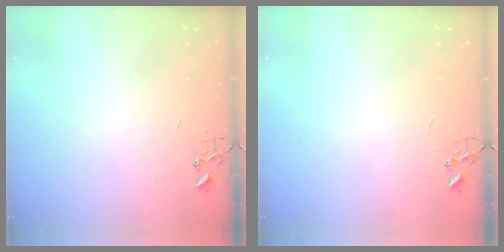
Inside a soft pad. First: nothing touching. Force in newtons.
{"total": 0.0}